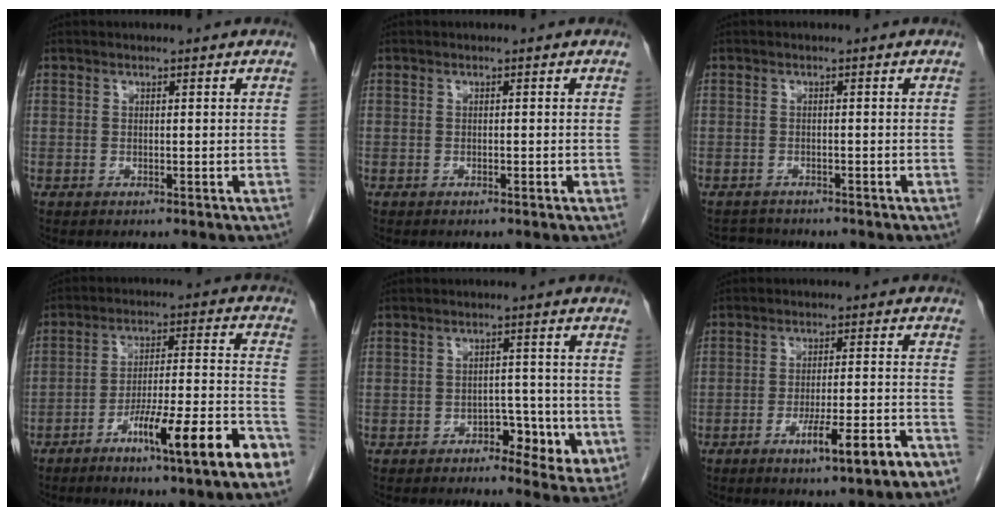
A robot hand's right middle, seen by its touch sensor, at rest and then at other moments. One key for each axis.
{"total": 0.0}
{"total": 2.5, "fx": -2.4, "fy": 0.7, "fz": -0.3, "tx": 0.000, "ty": -0.009, "tz": -0.038}
{"total": 14.8, "fx": -8.2, "fy": 0.0, "fz": 12.3, "tx": -0.186, "ty": -0.002, "tz": -0.126}
{"total": 6.1, "fx": -2.2, "fy": 3.2, "fz": 4.7, "tx": -0.048, "ty": 0.004, "tz": -0.028}
{"total": 8.4, "fx": -5.3, "fy": 0.2, "fz": 6.5, "tx": -0.099, "ty": -0.002, "tz": -0.078}